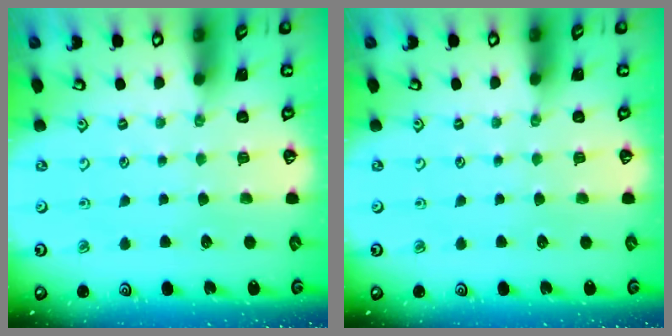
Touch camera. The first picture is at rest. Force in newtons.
{"total": 0.0}